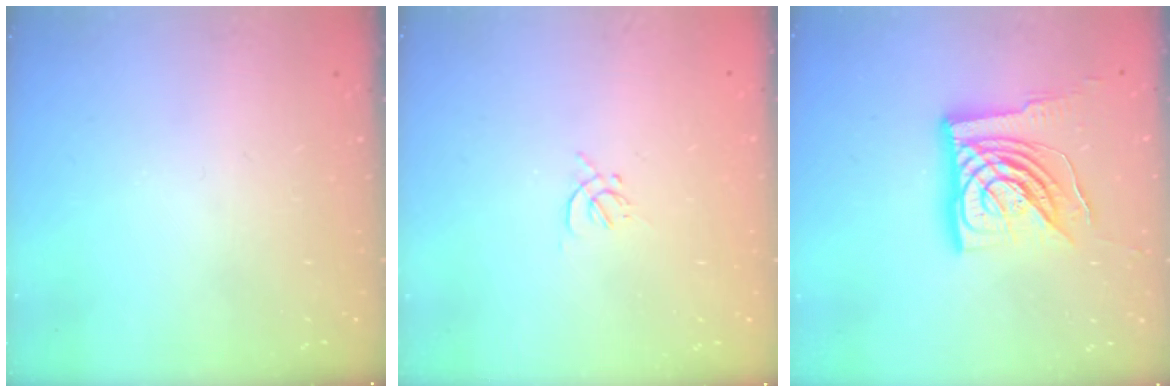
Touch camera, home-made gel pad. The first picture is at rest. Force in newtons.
{"total": 1.7, "press": 1.7, "slide": 0.5}
{"total": 20.3, "press": 20.1, "slide": 2.6}